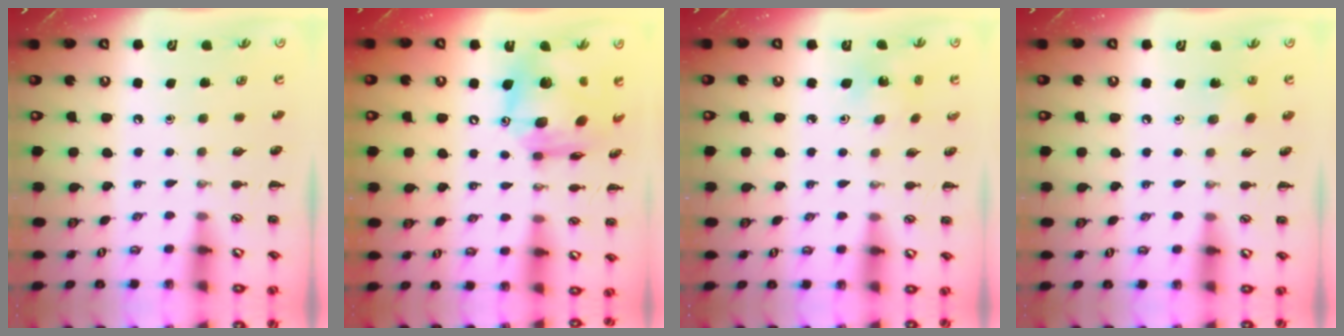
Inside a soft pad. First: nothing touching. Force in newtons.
{"total": 14.5, "press": 13.7, "slide": 4.8}
{"total": 4.0, "press": 3.9, "slide": 1.1}
{"total": 4.6, "press": 4.4, "slide": 1.5}